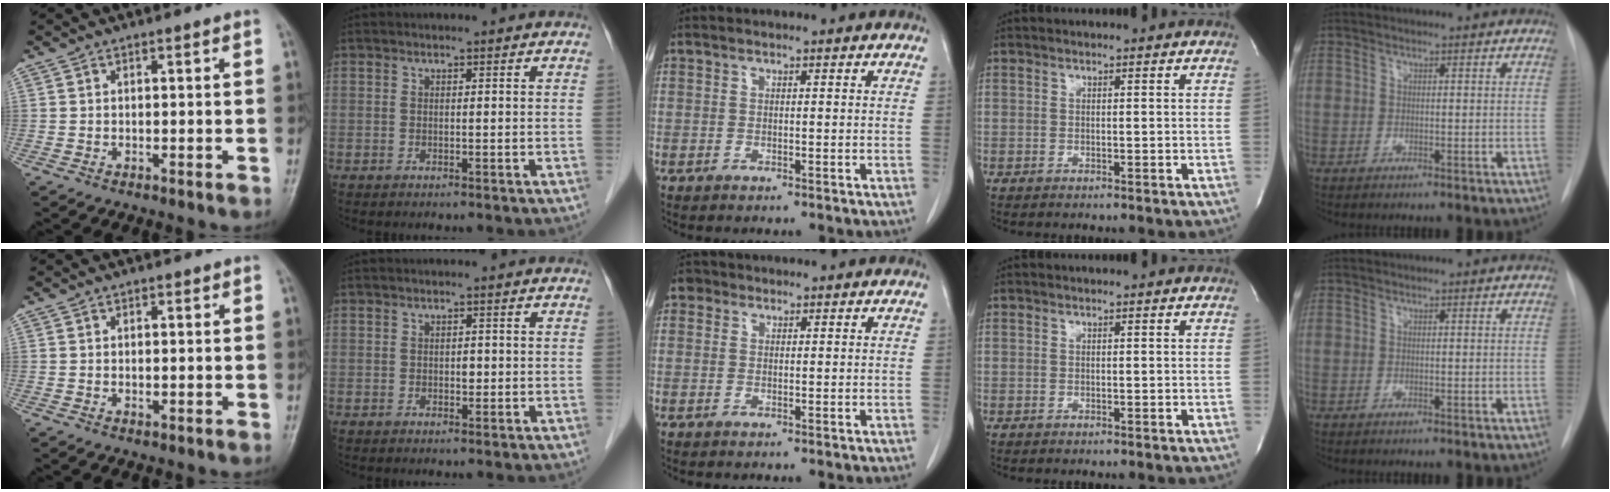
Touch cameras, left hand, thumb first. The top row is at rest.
{"thumb": {"total": 0.8, "force": [0.1, 0.5, 0.5], "torque": [-0.009, -0.002, 0.002]}, "index": {"total": 1.1, "force": [-0.1, 0.8, 0.8], "torque": [-0.012, 0.002, 0.001]}, "middle": {"total": 1.5, "force": [0.8, 1.3, 0.2], "torque": [0.002, 0.006, 0.007]}}